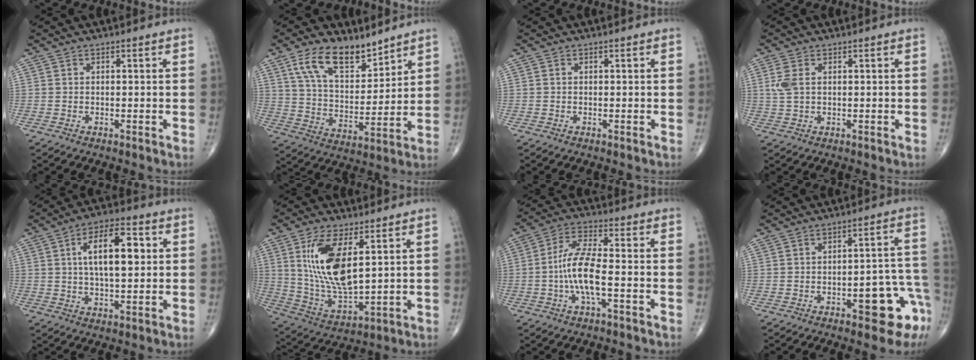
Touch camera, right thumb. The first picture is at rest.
{"total": 13.6, "force": [9.0, 6.6, 7.6], "torque": [-0.109, -0.054, 0.174]}
{"total": 0.0}
{"total": 3.5, "force": [0.9, 1.9, 2.8], "torque": [-0.076, 0.006, 0.022]}
{"total": 12.6, "force": [2.5, 5.6, 11.0], "torque": [-0.169, 0.007, 0.040]}
{"total": 15.5, "force": [4.6, 6.5, 13.3], "torque": [-0.258, -0.027, 0.103]}
{"total": 9.6, "force": [-1.9, 2.7, 9.0], "torque": [-0.195, 0.024, -0.041]}
{"total": 12.0, "force": [-5.5, 4.5, 9.7], "torque": [-0.078, 0.046, -0.061]}